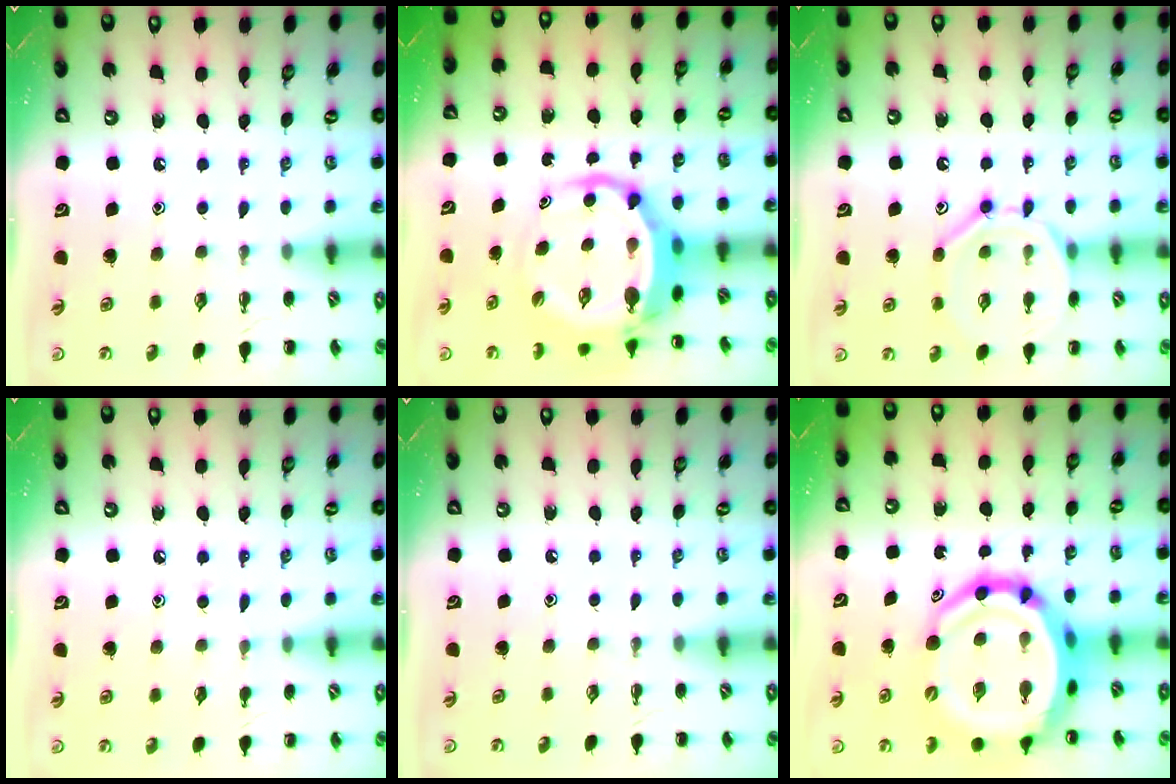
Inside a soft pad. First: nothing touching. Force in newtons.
{"total": 8.0, "press": 7.7, "slide": 2.2}
{"total": 11.6, "press": 11.5, "slide": 0.9}
{"total": 5.3, "press": 4.9, "slide": 1.8}
{"total": 0.0}
{"total": 19.9, "press": 19.2, "slide": 5.2}